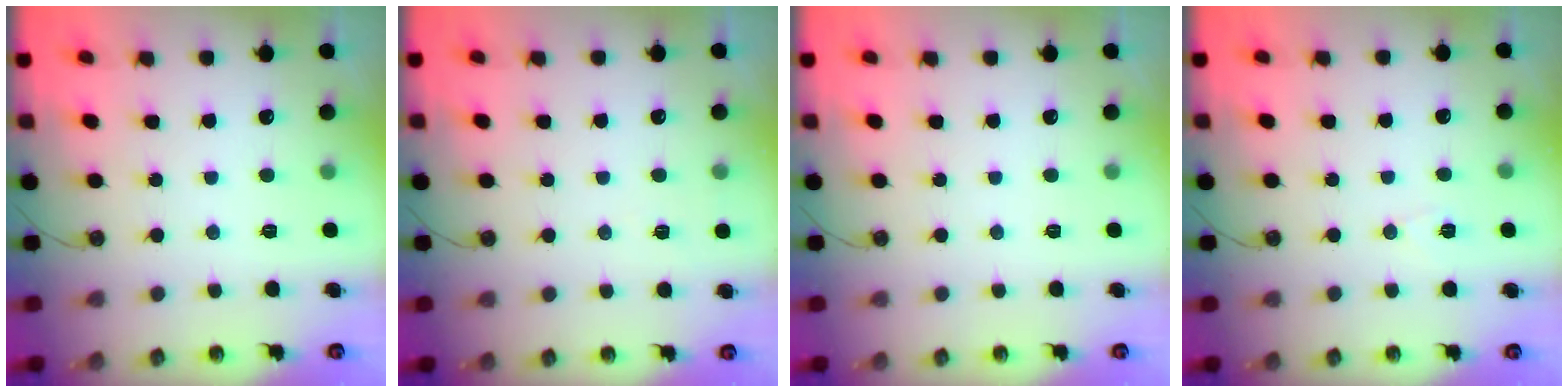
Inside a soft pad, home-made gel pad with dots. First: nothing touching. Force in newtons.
{"total": 3.9, "press": 1.9, "slide": 3.4}
{"total": 0.0}
{"total": 5.1, "press": 4.4, "slide": 2.6}